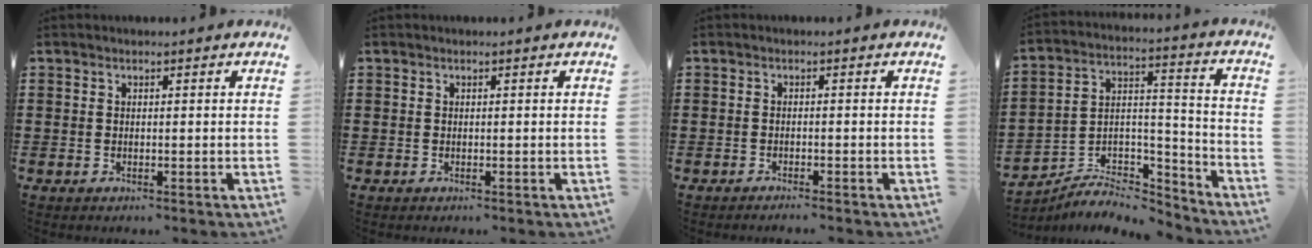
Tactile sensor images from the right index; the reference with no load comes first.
{"total": 0.0}
{"total": 1.0, "force": [-1.0, -0.1, 0.1], "torque": [-0.004, 0.001, -0.020]}
{"total": 6.3, "force": [-5.6, 2.5, 1.3], "torque": [-0.026, 0.010, -0.109]}